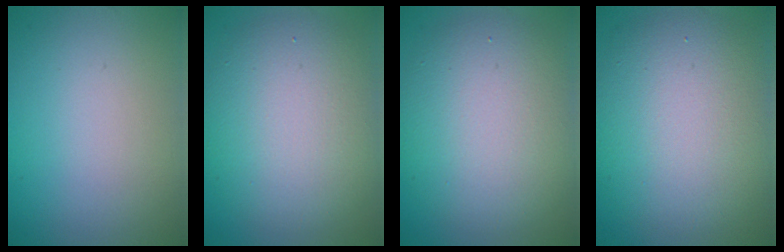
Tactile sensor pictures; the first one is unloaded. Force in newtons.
{"total": 8.6, "press": 8.6, "slide": 0.6}
{"total": 8.6, "press": 8.5, "slide": 0.8}
{"total": 10.4, "press": 10.3, "slide": 0.7}